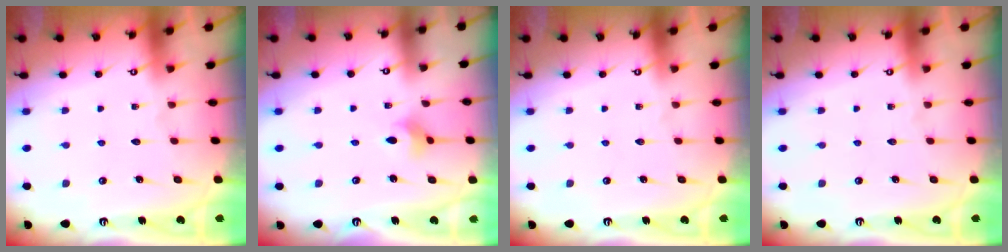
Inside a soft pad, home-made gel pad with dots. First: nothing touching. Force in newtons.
{"total": 2.9, "press": 2.9, "slide": 0.7}
{"total": 0.0}
{"total": 0.0}